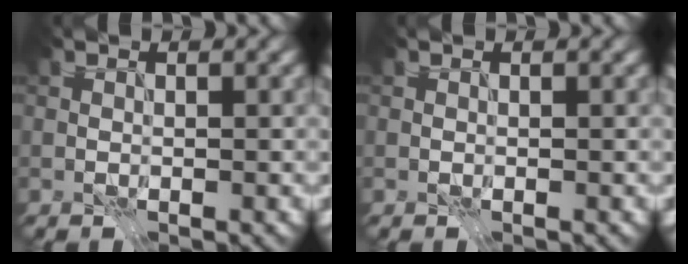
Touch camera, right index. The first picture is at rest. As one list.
[{"total": 0.0}]